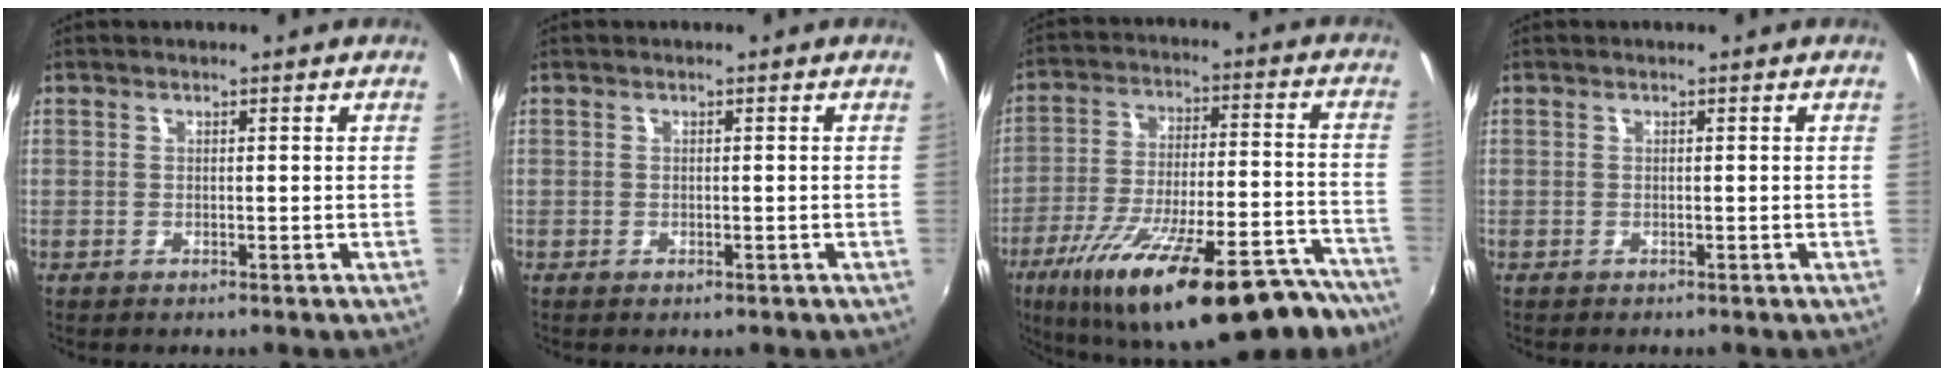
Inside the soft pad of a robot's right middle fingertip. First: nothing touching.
{"total": 0.6, "force": [-0.4, 0.5, 0.2], "torque": [-0.003, -0.005, -0.008]}
{"total": 31.5, "force": [-22.8, 8.9, 19.8], "torque": [-0.313, -0.035, -0.315]}
{"total": 0.0}